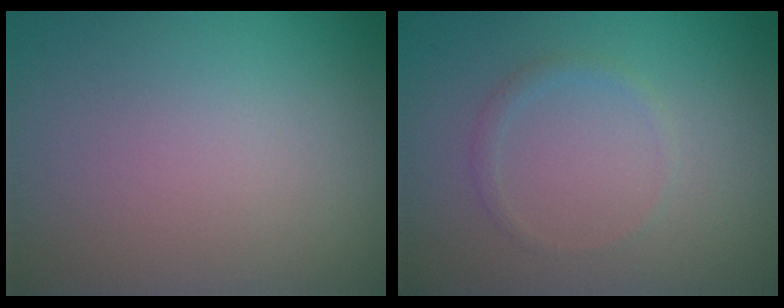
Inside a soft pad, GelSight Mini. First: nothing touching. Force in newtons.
{"total": 0.9, "press": 0.9, "slide": 0.1}